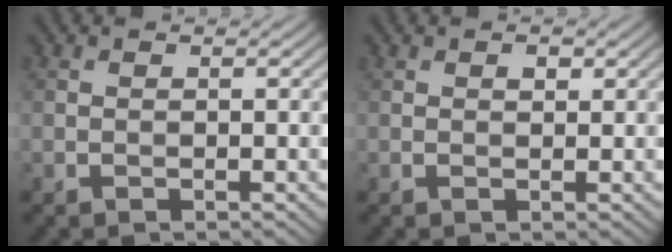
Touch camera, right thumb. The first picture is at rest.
{"total": 1.1, "force": [0.4, 0.7, 0.7], "torque": [-0.008, -0.003, 0.006]}